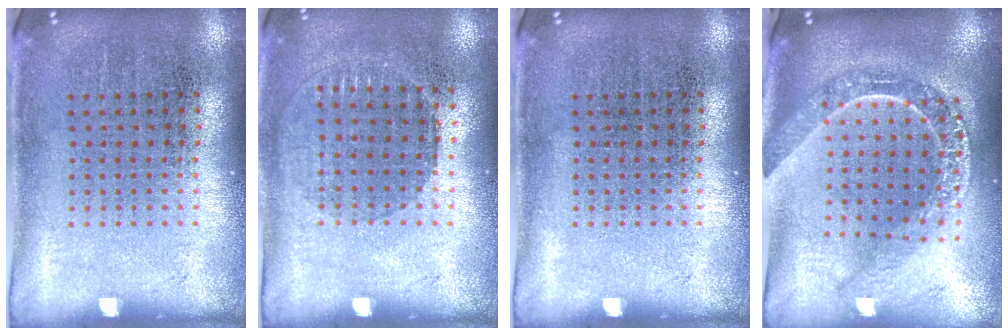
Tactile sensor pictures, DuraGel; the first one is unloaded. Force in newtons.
{"total": 0.9, "press": 0.8, "slide": 0.3}
{"total": 0.0}
{"total": 2.3, "press": 2.0, "slide": 1.2}